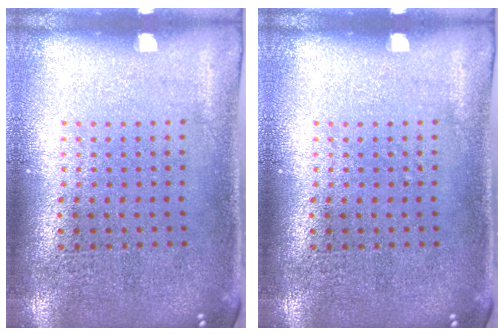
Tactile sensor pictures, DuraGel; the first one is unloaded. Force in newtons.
{"total": 0.0}